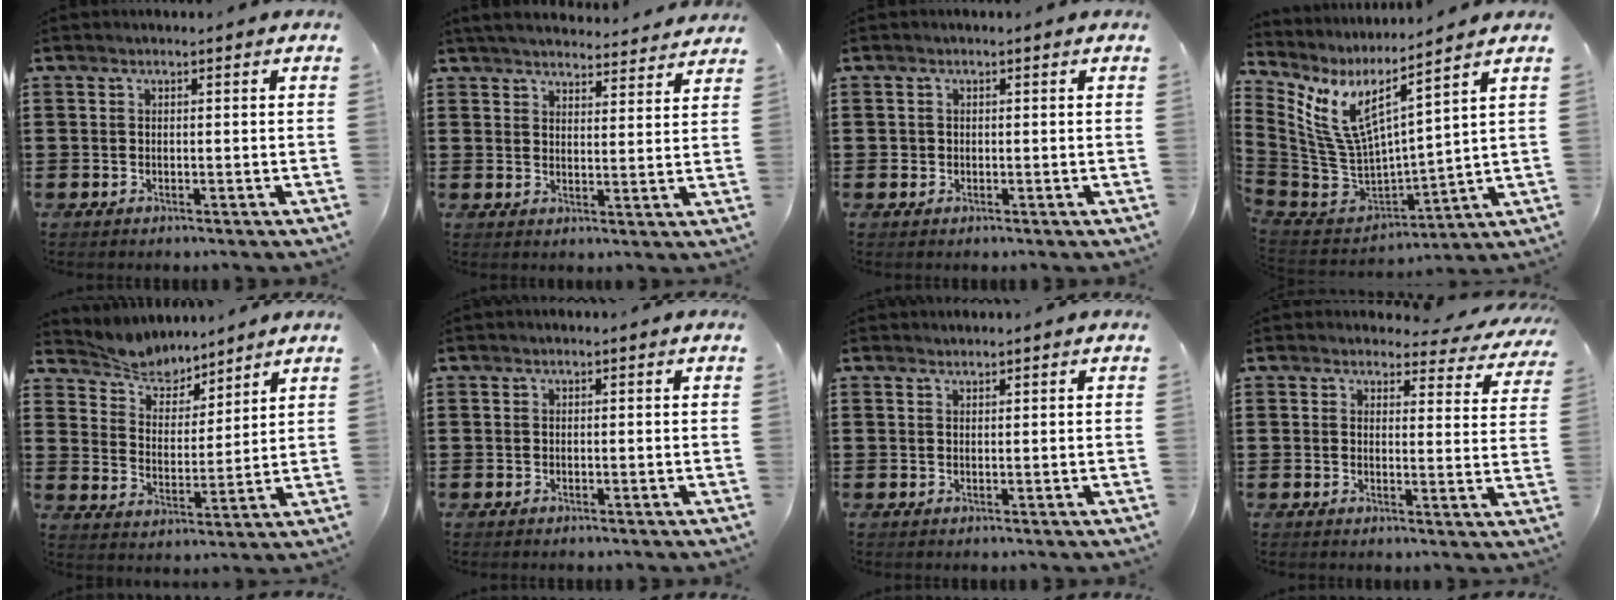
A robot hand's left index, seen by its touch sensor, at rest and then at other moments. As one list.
[{"total": 4.3, "force": [4.3, 0.2, 0.6], "torque": [-0.028, -0.023, 0.076]}, {"total": 0.9, "force": [0.1, 0.9, 0.1], "torque": [-0.003, 0.006, 0.000]}, {"total": 8.2, "force": [4.0, 2.4, 6.7], "torque": [-0.176, -0.056, 0.062]}, {"total": 5.9, "force": [5.6, 1.6, 0.7], "torque": [-0.043, -0.028, 0.099]}, {"total": 0.0}, {"total": 0.8, "force": [0.8, 0.0, 0.1], "torque": [-0.003, -0.002, 0.017]}, {"total": 3.3, "force": [2.9, 1.2, 0.8], "torque": [-0.023, -0.014, 0.049]}]